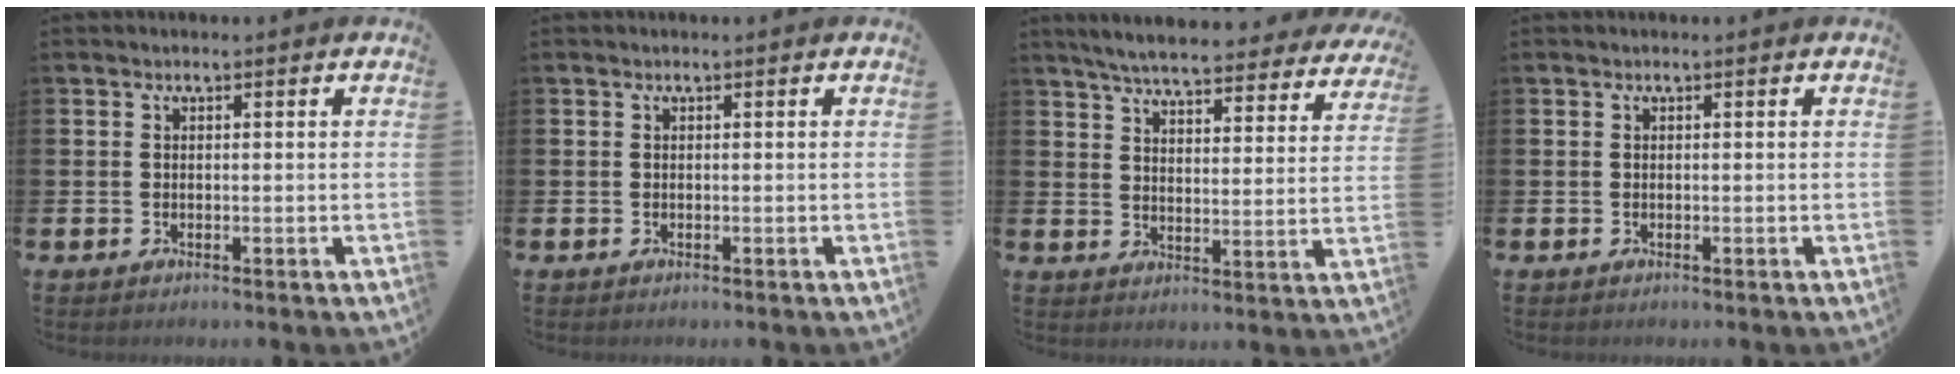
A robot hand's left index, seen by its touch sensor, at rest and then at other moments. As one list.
[{"total": 0.0}, {"total": 5.9, "force": [5.6, 0.5, 1.8], "torque": [-0.052, -0.036, 0.094]}, {"total": 0.0}]